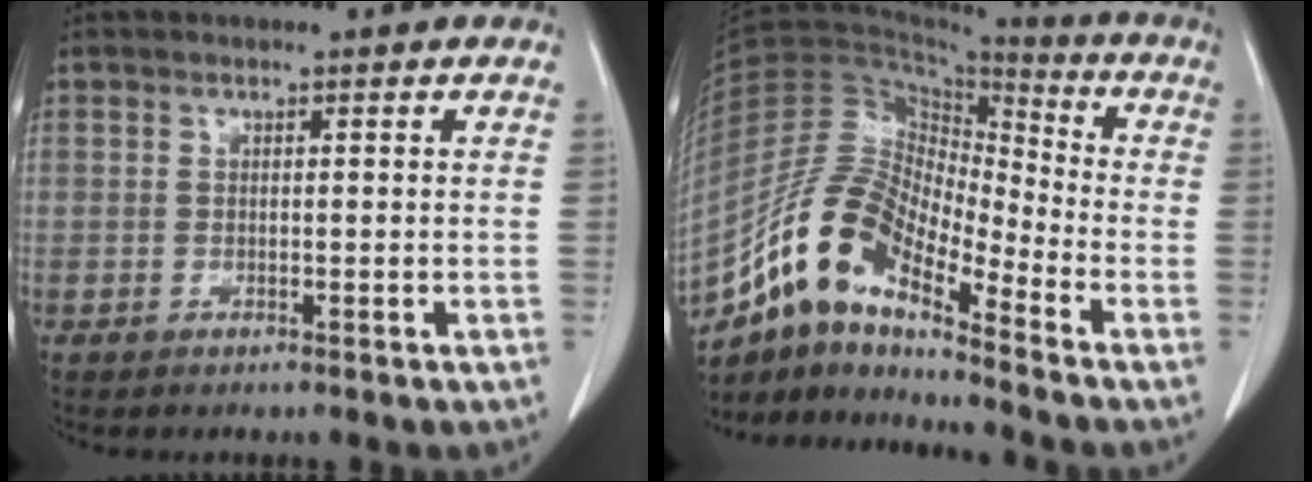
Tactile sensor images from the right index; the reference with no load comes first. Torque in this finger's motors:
{"motor_torque": [0.46, -0.53, 0.49, 0.13]}